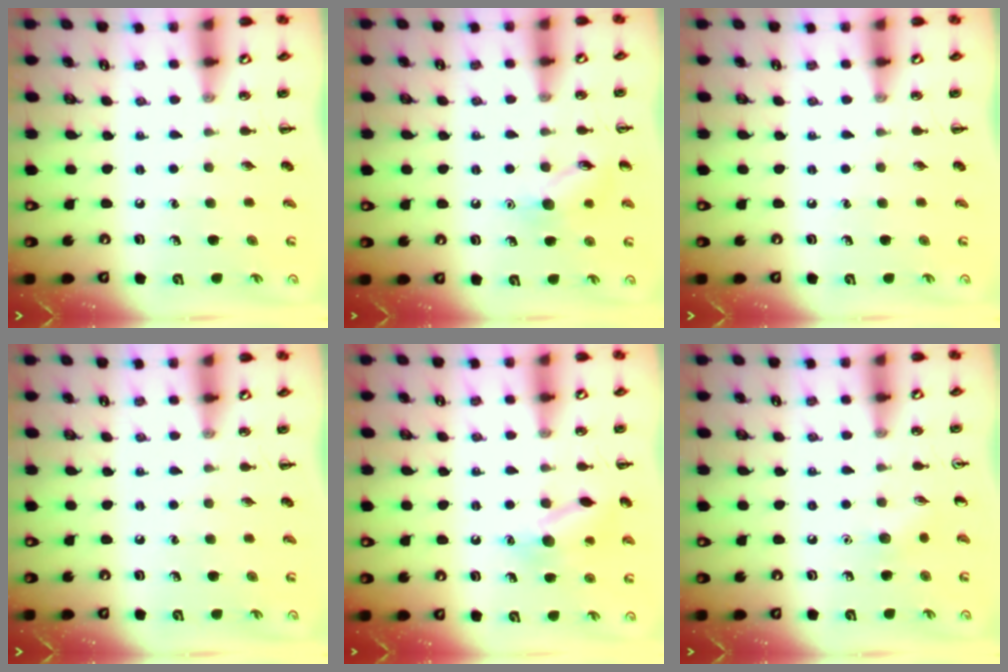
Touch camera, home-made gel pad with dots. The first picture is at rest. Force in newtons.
{"total": 9.5, "press": 9.4, "slide": 0.6}
{"total": 0.0}
{"total": 0.0}
{"total": 12.0, "press": 11.9, "slide": 1.8}
{"total": 4.5, "press": 4.3, "slide": 1.2}